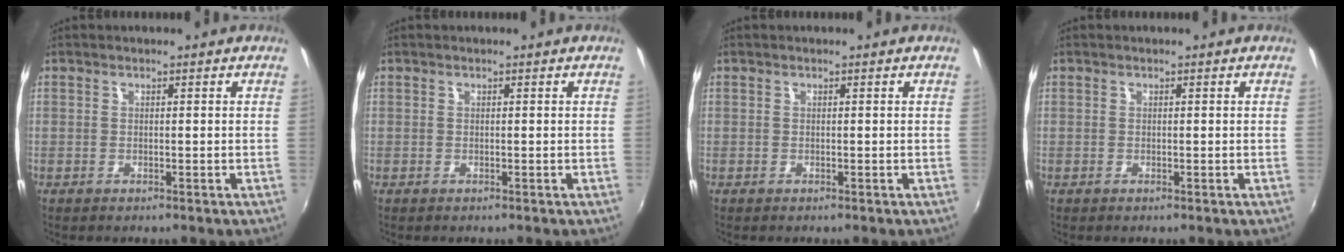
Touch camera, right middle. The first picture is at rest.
{"total": 0.0}
{"total": 0.0}
{"total": 0.0}